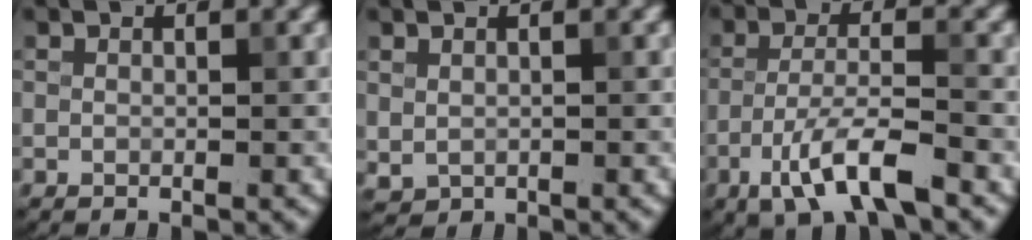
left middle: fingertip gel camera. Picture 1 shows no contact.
{"total": 0.8, "force": [0.3, 0.6, 0.3], "torque": [-0.007, -0.006, 0.012]}
{"total": 6.0, "force": [-3.4, 1.6, 4.7], "torque": [-0.093, -0.001, -0.067]}